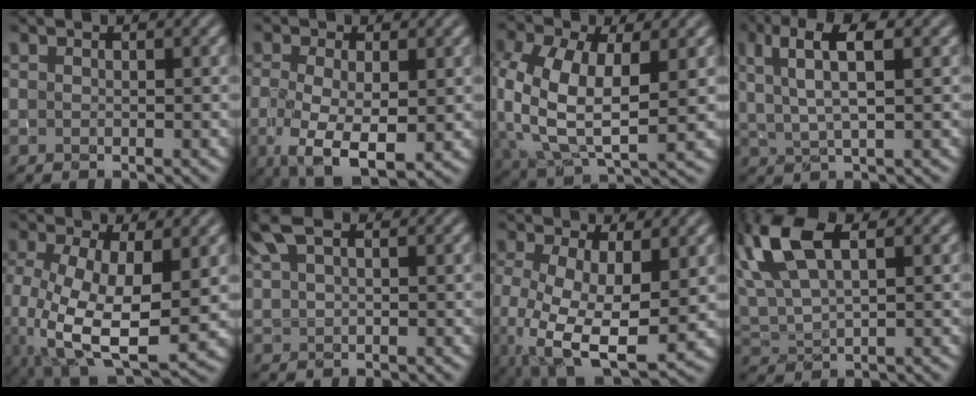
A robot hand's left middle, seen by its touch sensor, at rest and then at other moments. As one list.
[{"total": 6.3, "force": [-1.6, 2.9, 5.3], "torque": [-0.113, -0.020, -0.023]}, {"total": 10.3, "force": [0.7, 5.8, 8.5], "torque": [-0.196, -0.004, 0.018]}, {"total": 5.6, "force": [2.2, 1.8, 4.8], "torque": [-0.089, 0.008, 0.039]}, {"total": 10.6, "force": [-1.5, 5.2, 9.1], "torque": [-0.188, -0.028, -0.017]}, {"total": 3.2, "force": [2.0, 1.2, 2.2], "torque": [-0.055, 0.015, 0.038]}, {"total": 9.9, "force": [-1.5, 4.8, 8.5], "torque": [-0.170, -0.026, -0.018]}, {"total": 8.2, "force": [3.8, 3.7, 6.2], "torque": [-0.150, 0.025, 0.071]}]